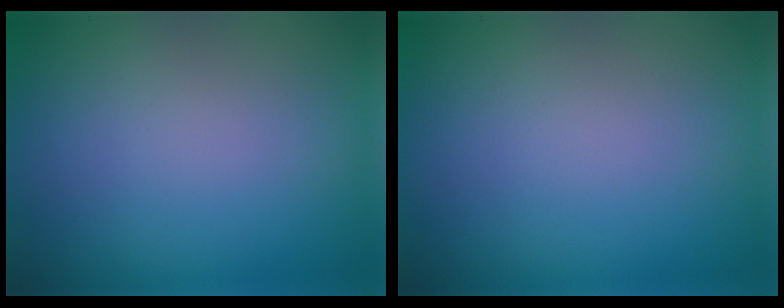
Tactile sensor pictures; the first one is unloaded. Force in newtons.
{"total": 0.0}